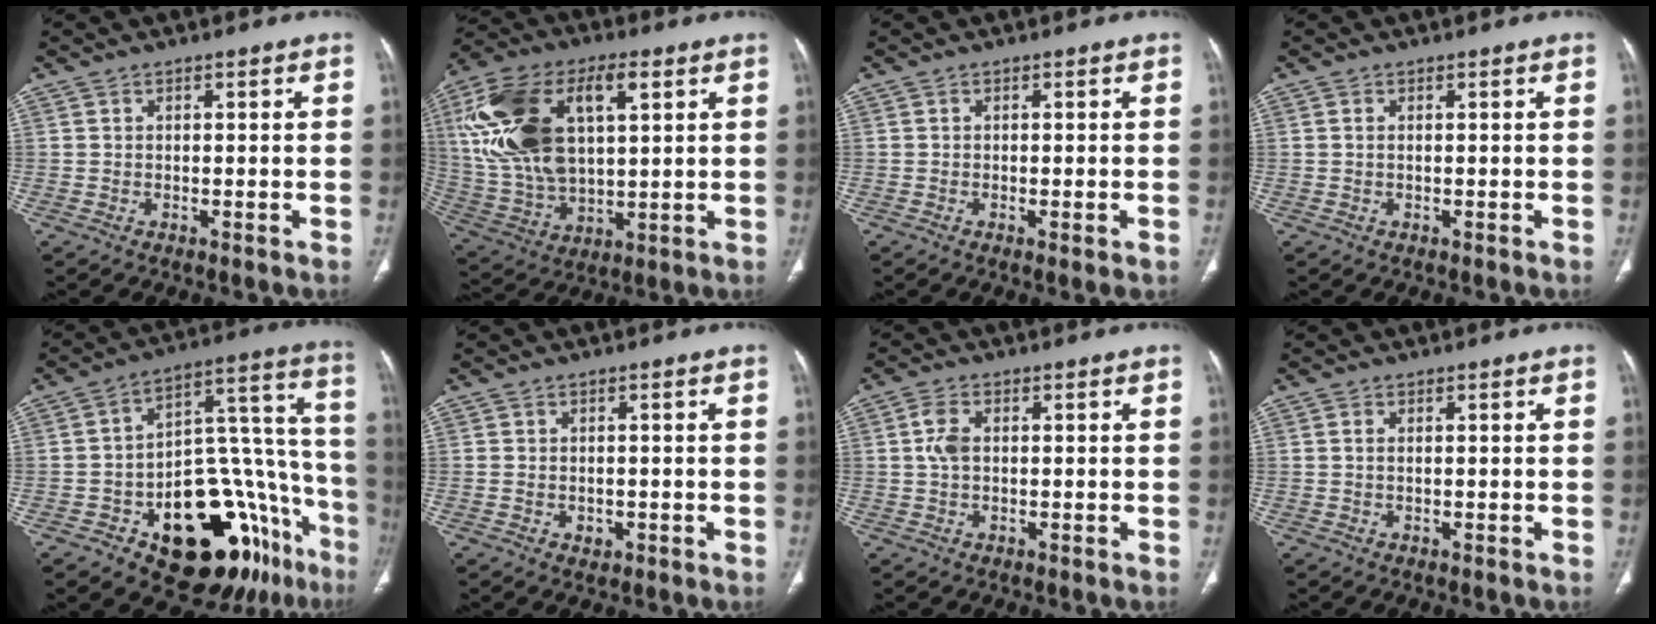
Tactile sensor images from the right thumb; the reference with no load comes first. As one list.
[{"total": 23.6, "force": [6.6, 12.6, 18.8], "torque": [-0.364, 0.000, 0.122]}, {"total": 1.8, "force": [-0.6, 0.3, 1.6], "torque": [-0.027, -0.006, -0.007]}, {"total": 0.6, "force": [0.2, 0.3, 0.5], "torque": [-0.016, 0.005, 0.004]}, {"total": 26.7, "force": [-13.2, 12.9, 19.2], "torque": [-0.160, 0.114, -0.182]}, {"total": 1.8, "force": [-0.6, 1.4, 0.9], "torque": [-0.009, 0.004, -0.002]}, {"total": 3.6, "force": [0.4, 2.1, 2.9], "torque": [-0.071, 0.006, 0.006]}, {"total": 0.9, "force": [0.2, 0.4, 0.7], "torque": [-0.020, 0.005, 0.005]}]